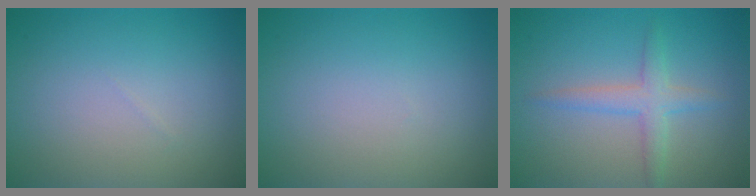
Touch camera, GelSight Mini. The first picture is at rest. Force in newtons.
{"total": 0.0}
{"total": 2.7, "press": 2.7, "slide": 0.1}